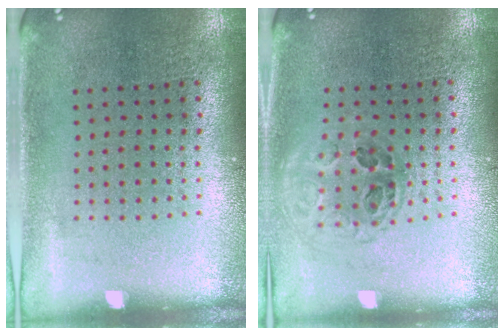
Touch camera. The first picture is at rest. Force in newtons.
{"total": 1.1, "press": 1.0, "slide": 0.4}